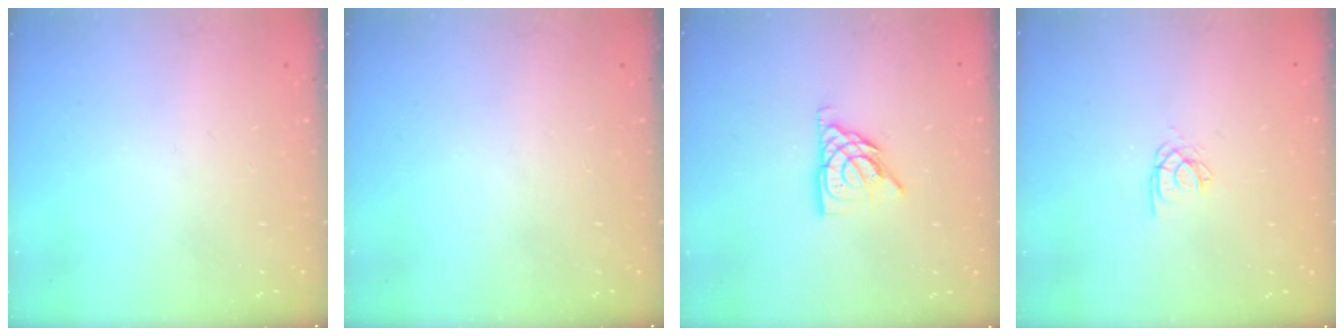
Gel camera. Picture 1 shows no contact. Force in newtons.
{"total": 0.0}
{"total": 9.0, "press": 9.0, "slide": 0.6}
{"total": 2.5, "press": 2.5, "slide": 0.1}